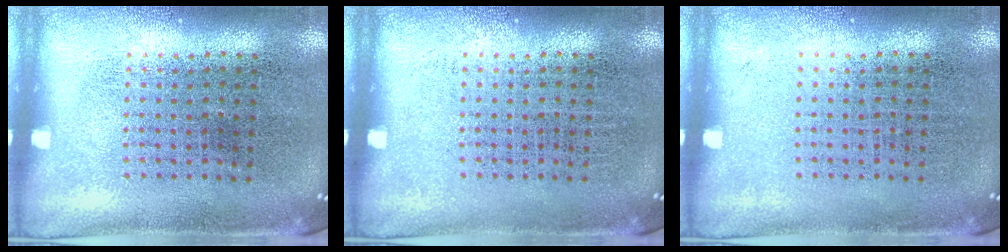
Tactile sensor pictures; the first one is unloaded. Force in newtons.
{"total": 0.0}
{"total": 0.0}